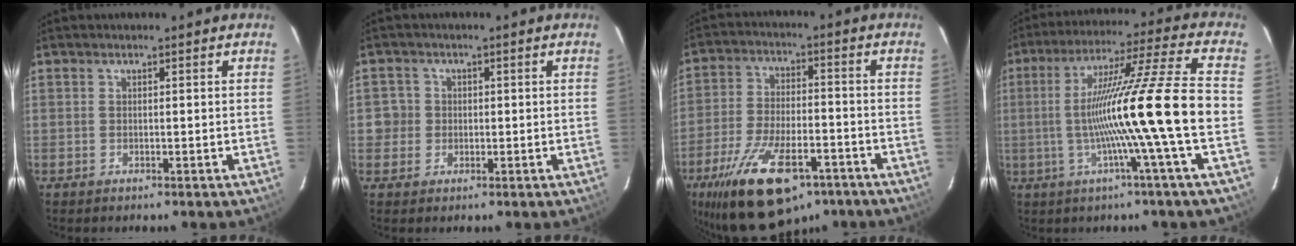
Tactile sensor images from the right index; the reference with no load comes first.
{"total": 3.2, "force": [-0.4, 3.2, 0.2], "torque": [0.006, 0.018, -0.005]}
{"total": 20.4, "force": [-13.3, 8.7, 12.8], "torque": [-0.255, -0.028, -0.214]}
{"total": 16.3, "force": [-3.4, -3.7, 15.5], "torque": [-0.261, -0.007, -0.061]}